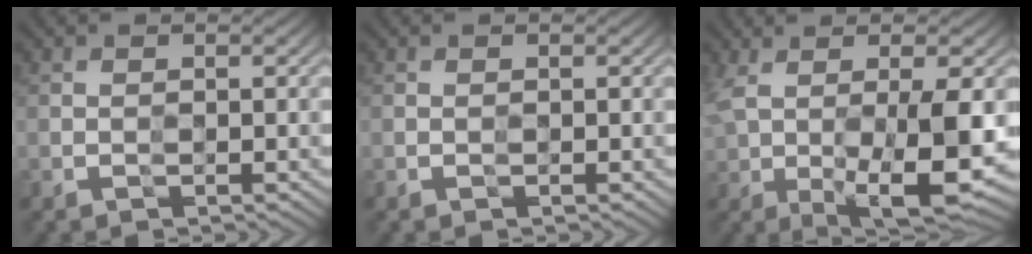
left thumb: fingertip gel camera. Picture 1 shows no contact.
{"total": 0.0}
{"total": 12.1, "force": [-0.6, 4.1, 11.3], "torque": [-0.211, -0.005, 0.006]}